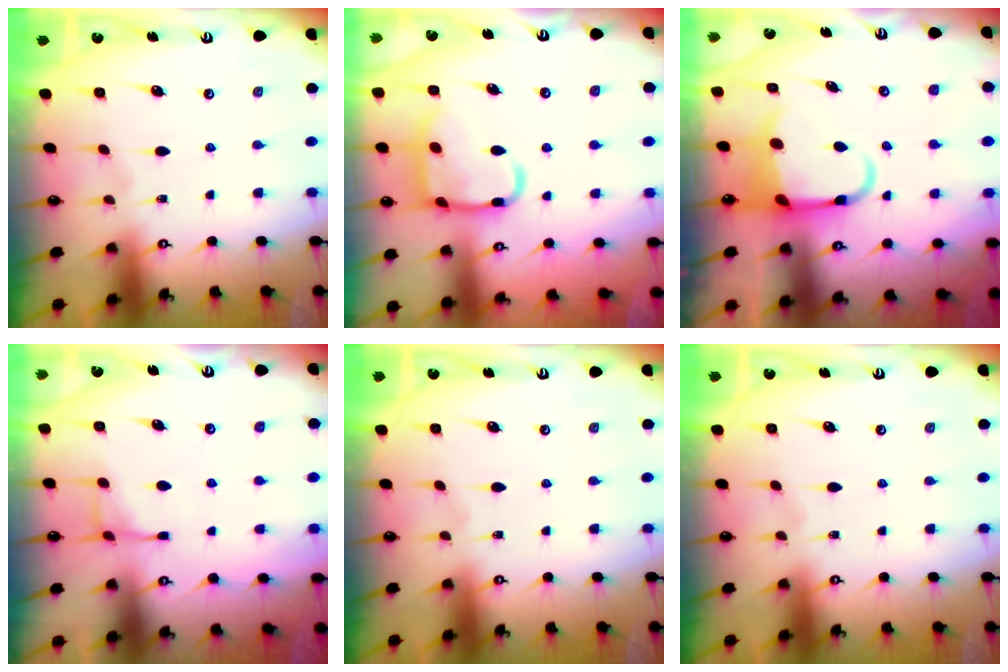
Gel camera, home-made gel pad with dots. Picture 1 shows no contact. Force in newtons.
{"total": 14.2, "press": 14.1, "slide": 1.4}
{"total": 5.9, "press": 5.7, "slide": 1.4}
{"total": 4.3, "press": 4.2, "slide": 0.8}
{"total": 0.0}
{"total": 0.0}